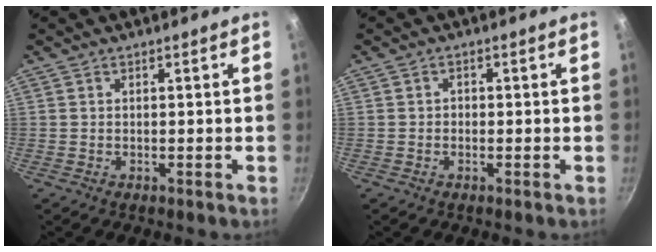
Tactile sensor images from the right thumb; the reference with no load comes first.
{"total": 1.0, "force": [-0.4, 0.8, 0.3], "torque": [-0.003, 0.002, -0.009]}